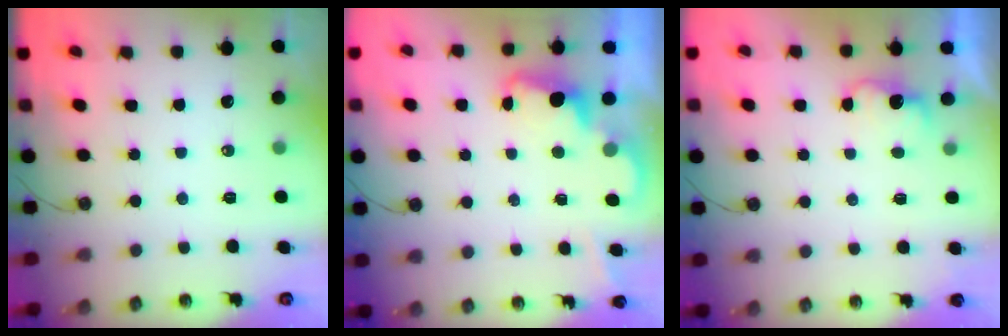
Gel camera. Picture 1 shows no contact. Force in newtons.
{"total": 2.3, "press": 2.2, "slide": 0.5}
{"total": 2.9, "press": 2.8, "slide": 0.8}